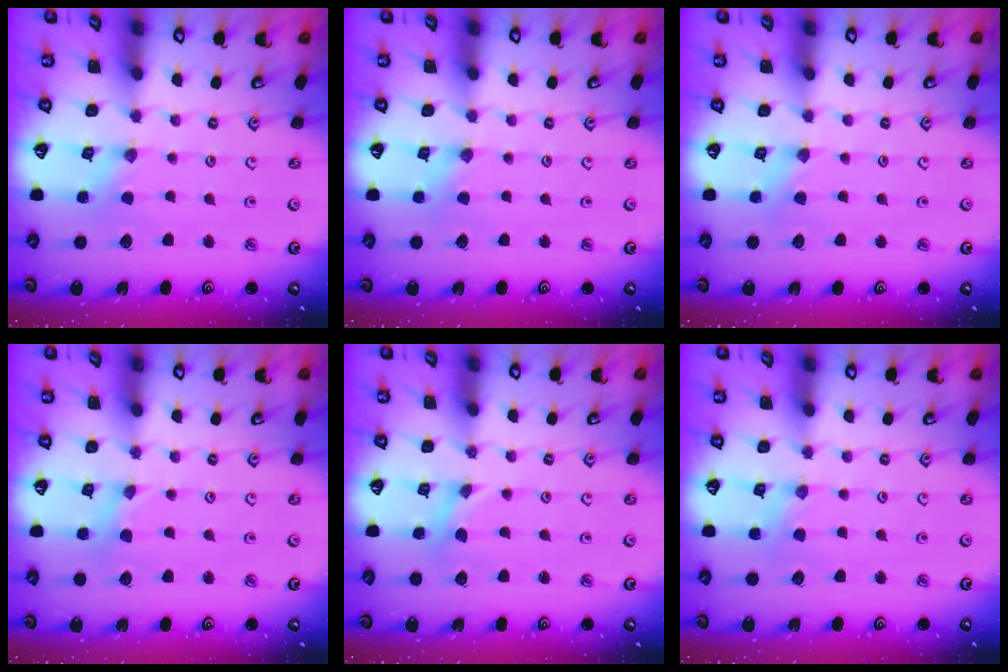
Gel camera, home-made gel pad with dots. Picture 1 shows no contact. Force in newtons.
{"total": 0.9, "press": 0.9, "slide": 0.3}
{"total": 1.9, "press": 1.9, "slide": 0.5}
{"total": 1.5, "press": 1.5, "slide": 0.3}
{"total": 0.0}
{"total": 1.7, "press": 1.7, "slide": 0.3}